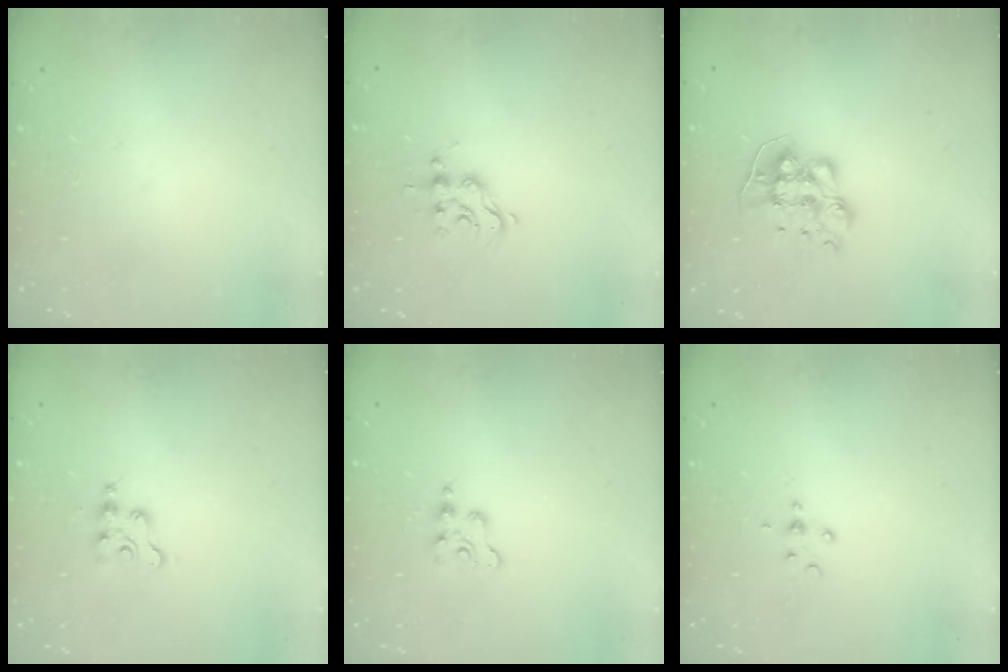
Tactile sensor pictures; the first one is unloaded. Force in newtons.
{"total": 6.9, "press": 6.9, "slide": 0.7}
{"total": 9.3, "press": 9.3, "slide": 0.3}
{"total": 3.9, "press": 3.8, "slide": 0.5}
{"total": 2.7, "press": 2.7, "slide": 0.5}
{"total": 4.0, "press": 3.7, "slide": 1.6}